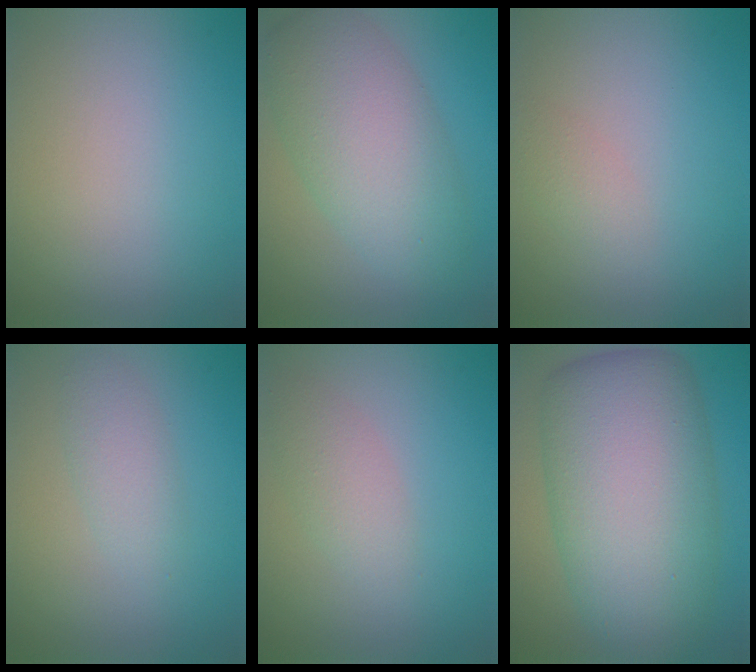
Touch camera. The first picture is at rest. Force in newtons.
{"total": 7.5, "press": 7.5, "slide": 0.1}
{"total": 1.1, "press": 1.1, "slide": 0.1}
{"total": 2.2, "press": 2.2, "slide": 0.2}
{"total": 2.1, "press": 2.1, "slide": 0.1}
{"total": 13.0, "press": 13.0, "slide": 0.2}